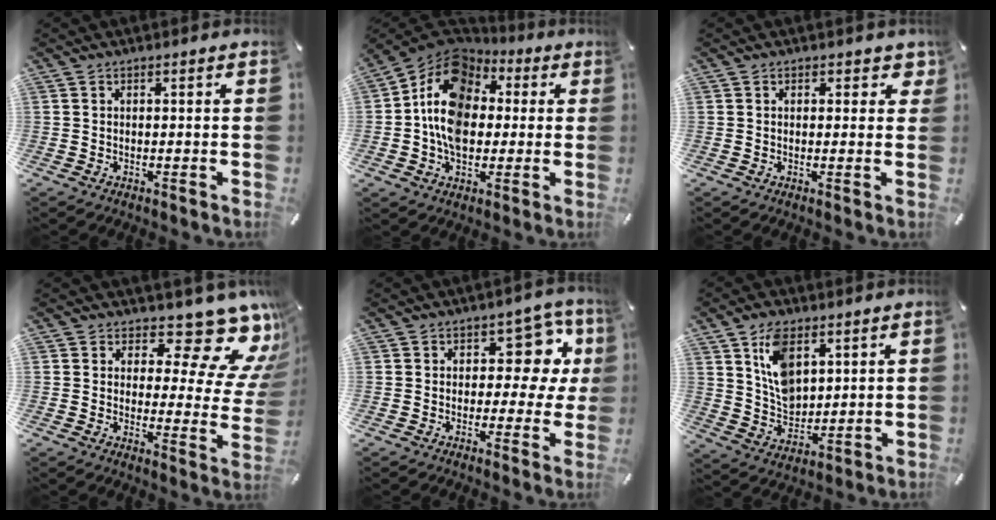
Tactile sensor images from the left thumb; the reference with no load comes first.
{"total": 13.6, "force": [-0.1, 10.9, 8.1], "torque": [-0.161, 0.006, -0.007]}
{"total": 2.0, "force": [0.9, 1.4, 1.1], "torque": [0.001, -0.002, 0.008]}
{"total": 13.6, "force": [10.0, 5.2, 7.5], "torque": [-0.098, -0.088, 0.168]}
{"total": 11.2, "force": [4.0, 7.2, 7.6], "torque": [-0.085, -0.029, 0.067]}
{"total": 10.1, "force": [4.9, 6.5, 5.9], "torque": [-0.115, -0.013, 0.092]}